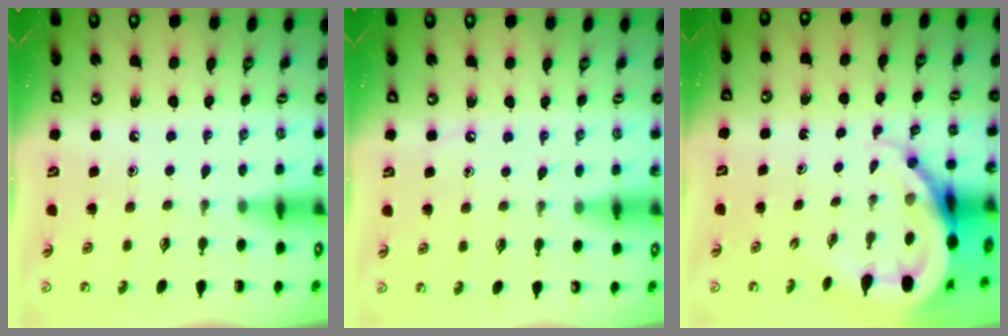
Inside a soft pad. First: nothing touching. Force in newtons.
{"total": 4.4, "press": 4.4, "slide": 0.5}
{"total": 10.3, "press": 10.3, "slide": 1.2}